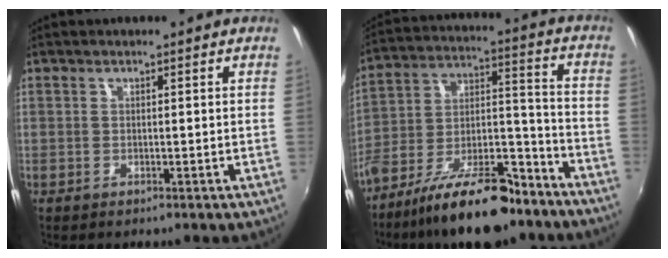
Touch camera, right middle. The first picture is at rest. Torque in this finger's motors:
{"motor_torque": [1.13, -1.01, 0.84, 0.21]}